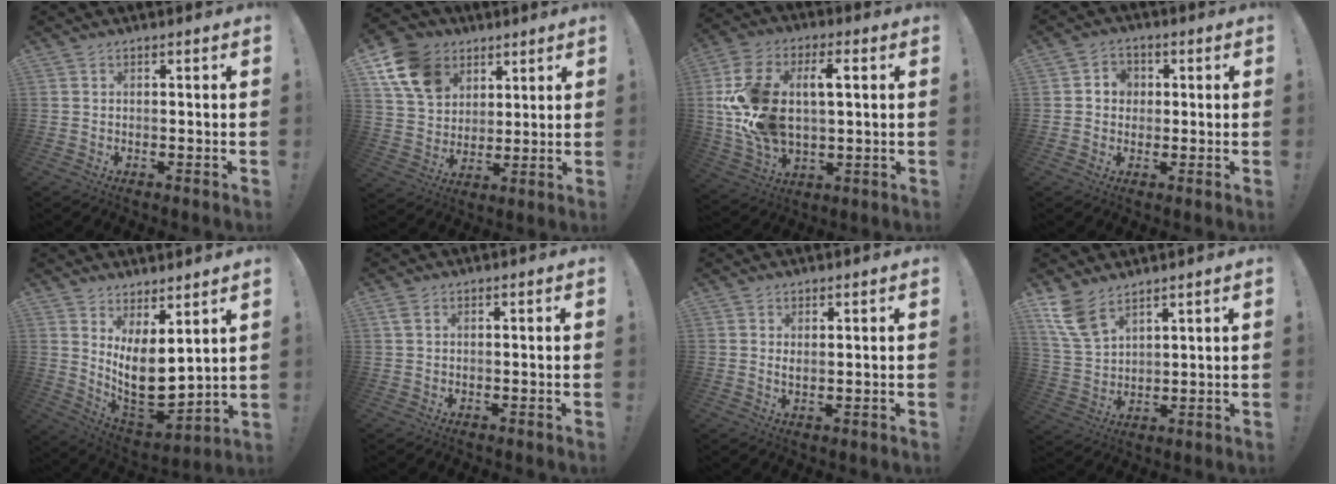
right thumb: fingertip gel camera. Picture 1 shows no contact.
{"total": 15.0, "force": [7.3, 11.2, 6.8], "torque": [-0.110, -0.032, 0.148]}
{"total": 19.5, "force": [3.3, 11.9, 15.1], "torque": [-0.284, -0.002, 0.059]}
{"total": 4.9, "force": [0.2, 4.6, 1.7], "torque": [-0.033, 0.008, 0.005]}
{"total": 12.7, "force": [2.6, 6.1, 10.9], "torque": [-0.181, -0.046, 0.058]}
{"total": 1.6, "force": [0.8, 0.6, 1.3], "torque": [-0.027, 0.002, 0.014]}
{"total": 1.8, "force": [1.2, 0.4, 1.2], "torque": [-0.020, -0.006, 0.021]}
{"total": 9.3, "force": [6.8, 4.3, 4.7], "torque": [-0.090, -0.030, 0.135]}